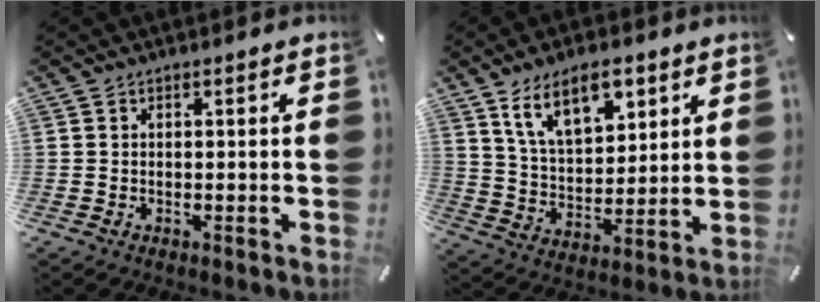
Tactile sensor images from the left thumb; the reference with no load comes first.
{"total": 12.8, "force": [7.9, 6.6, 7.6], "torque": [-0.130, -0.021, 0.143]}